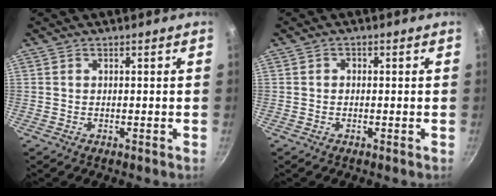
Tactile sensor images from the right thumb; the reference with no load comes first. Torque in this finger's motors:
{"motor_torque": [-0.15, -0.13, -0.27, 0.07, 0.03]}